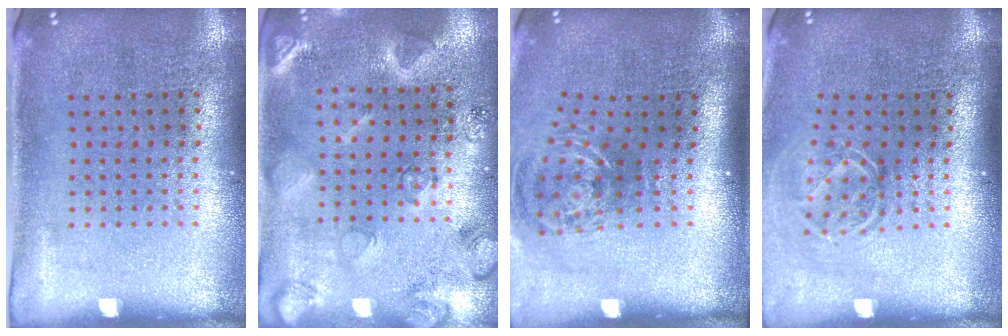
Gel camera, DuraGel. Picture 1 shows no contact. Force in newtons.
{"total": 2.3, "press": 2.3, "slide": 0.3}
{"total": 1.6, "press": 1.2, "slide": 1.1}
{"total": 1.7, "press": 1.3, "slide": 1.2}